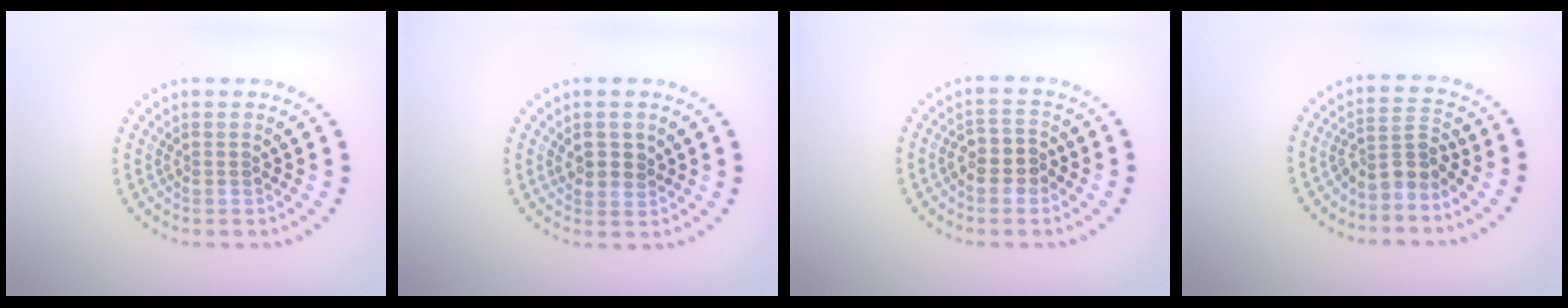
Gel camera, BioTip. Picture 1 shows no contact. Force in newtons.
{"total": 2.2, "press": 2.1, "slide": 0.6}
{"total": 2.6, "press": 2.4, "slide": 1.0}
{"total": 2.7, "press": 2.1, "slide": 1.7}